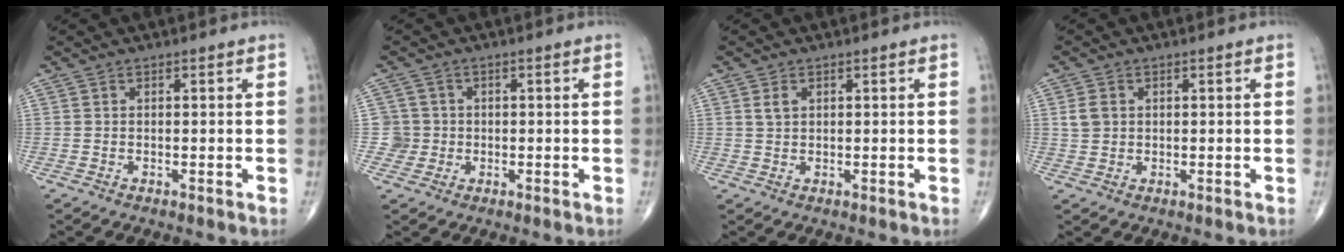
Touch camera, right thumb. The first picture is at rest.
{"total": 3.2, "force": [-0.3, 3.1, -0.4], "torque": [0.033, 0.010, -0.011]}
{"total": 1.7, "force": [0.7, 1.1, 1.1], "torque": [-0.017, 0.001, 0.016]}
{"total": 2.9, "force": [0.6, 2.3, 1.6], "torque": [-0.026, 0.002, 0.016]}